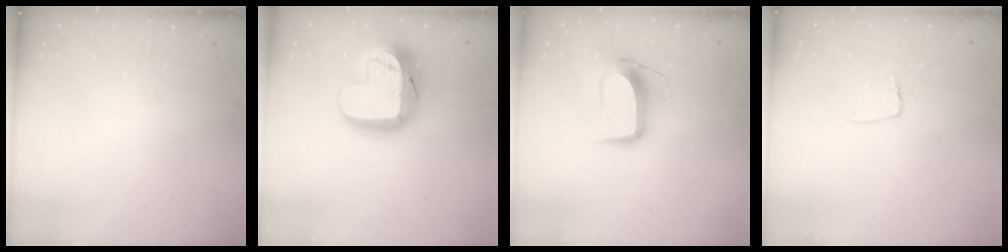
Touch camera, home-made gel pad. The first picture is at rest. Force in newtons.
{"total": 21.1, "press": 21.0, "slide": 1.7}
{"total": 10.1, "press": 10.1, "slide": 0.4}
{"total": 5.5, "press": 5.5, "slide": 0.3}